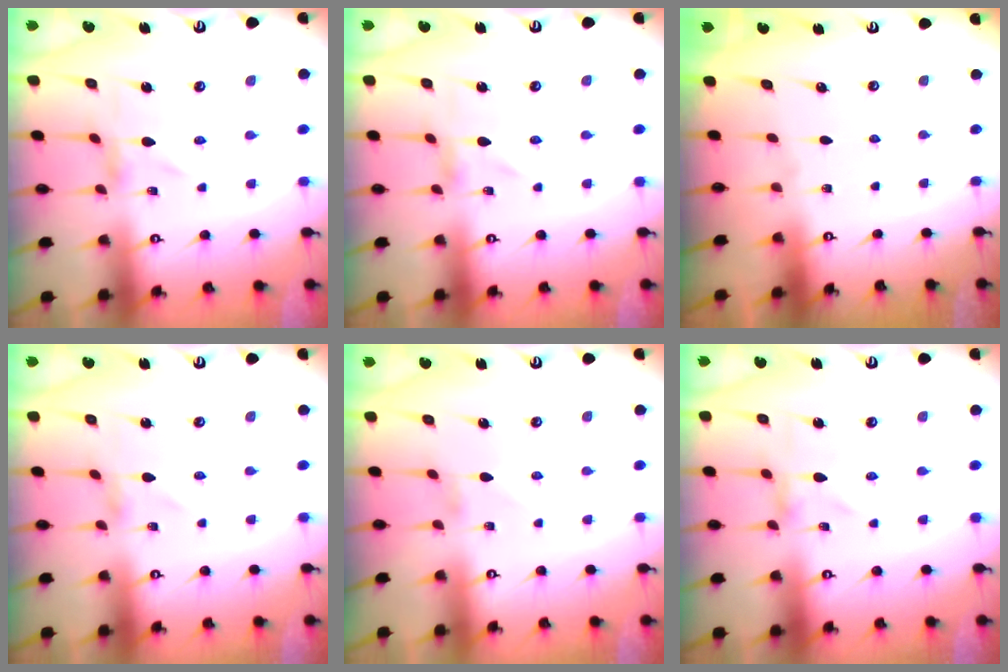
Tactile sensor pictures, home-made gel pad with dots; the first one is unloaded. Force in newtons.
{"total": 0.0}
{"total": 0.0}
{"total": 0.7, "press": 0.7, "slide": 0.1}
{"total": 0.6, "press": 0.6, "slide": 0.3}
{"total": 0.0}